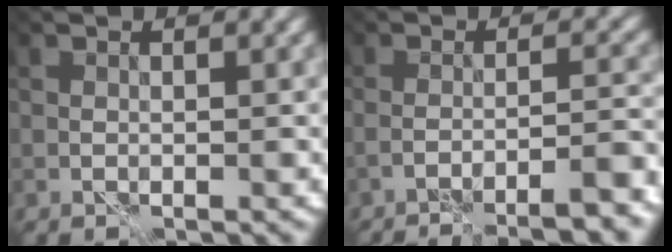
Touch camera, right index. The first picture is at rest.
{"total": 5.2, "force": [-3.8, 0.4, 3.6], "torque": [-0.040, 0.003, -0.060]}